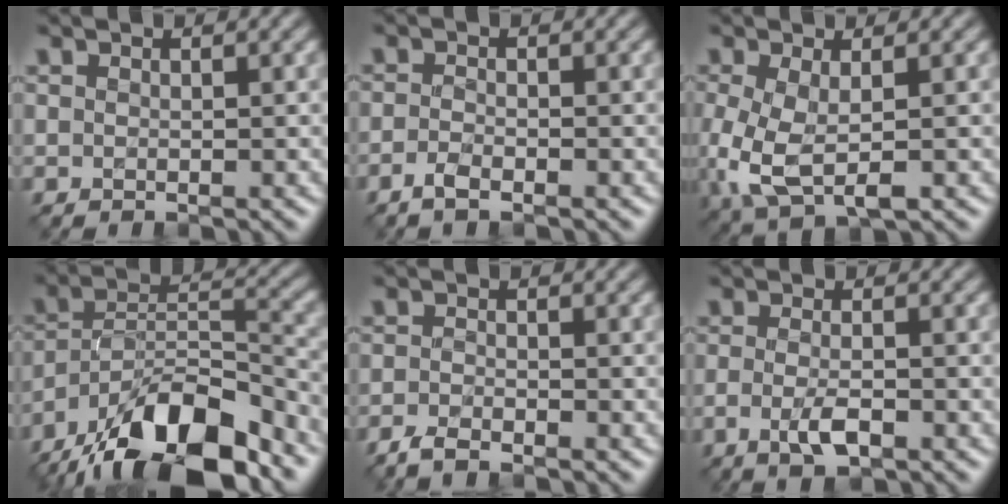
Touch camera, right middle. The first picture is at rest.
{"total": 1.5, "force": [-1.0, 0.4, 1.0], "torque": [-0.023, 0.000, -0.024]}
{"total": 5.1, "force": [-0.8, 2.6, 4.4], "torque": [-0.110, -0.012, -0.012]}
{"total": 13.5, "force": [-9.9, 4.5, 8.0], "torque": [-0.140, 0.017, -0.183]}
{"total": 2.2, "force": [-1.9, 0.4, 1.0], "torque": [-0.025, -0.005, -0.045]}
{"total": 2.5, "force": [-1.1, 0.8, 2.1], "torque": [-0.045, -0.005, -0.022]}